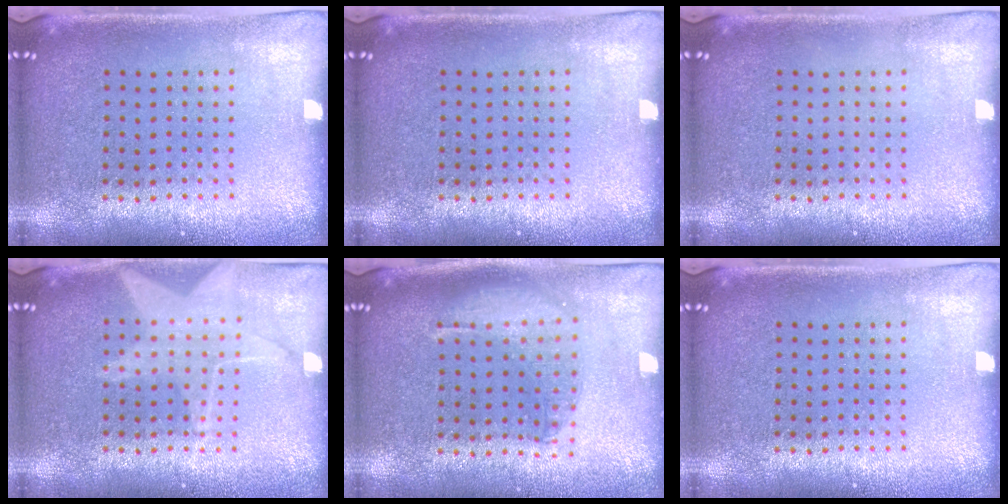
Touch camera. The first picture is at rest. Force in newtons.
{"total": 0.0}
{"total": 0.0}
{"total": 1.5, "press": 1.3, "slide": 0.6}
{"total": 1.3, "press": 1.3, "slide": 0.3}
{"total": 0.0}